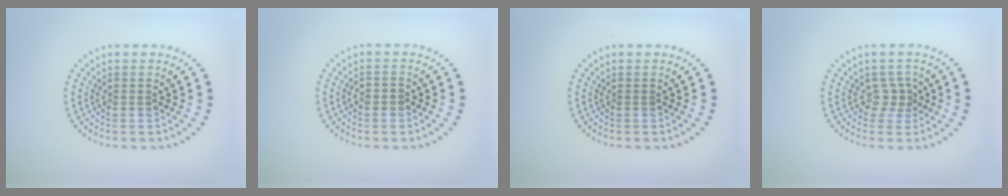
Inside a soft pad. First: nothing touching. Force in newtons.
{"total": 1.1, "press": 1.0, "slide": 0.5}
{"total": 0.0}
{"total": 1.5, "press": 1.1, "slide": 1.1}